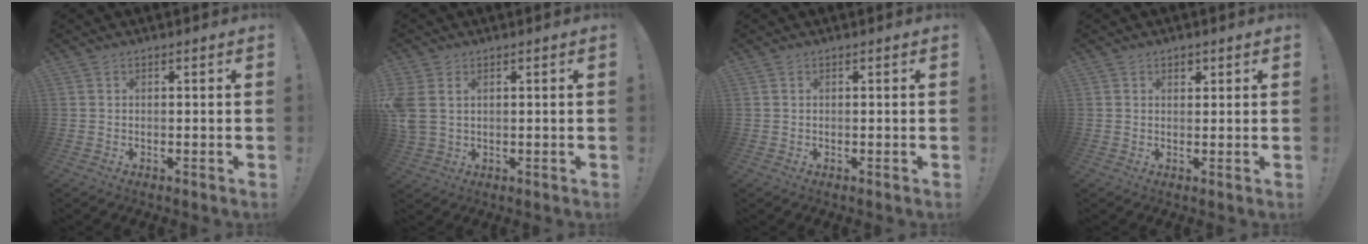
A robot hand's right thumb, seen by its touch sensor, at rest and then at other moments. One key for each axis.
{"total": 5.4, "fx": 1.6, "fy": 3.8, "fz": 3.5, "tx": -0.078, "ty": -0.002, "tz": 0.035}
{"total": 0.0}
{"total": 2.4, "fx": 1.3, "fy": 1.8, "fz": 0.8, "tx": 0.000, "ty": -0.007, "tz": 0.019}